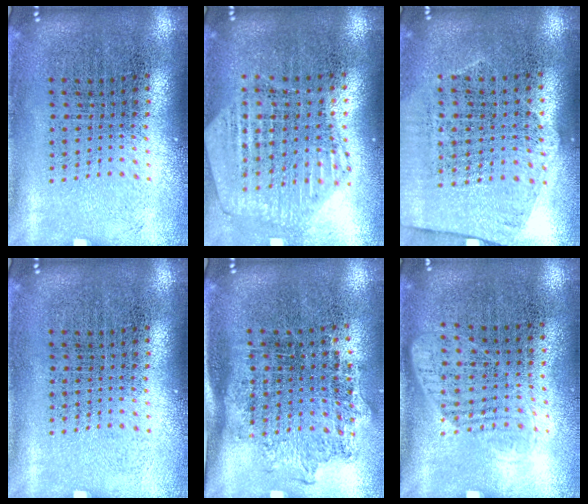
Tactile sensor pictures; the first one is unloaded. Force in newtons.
{"total": 1.2, "press": 1.2, "slide": 0.2}
{"total": 1.2, "press": 1.0, "slide": 0.7}
{"total": 0.0}
{"total": 1.3, "press": 1.0, "slide": 0.8}
{"total": 1.1, "press": 0.9, "slide": 0.6}